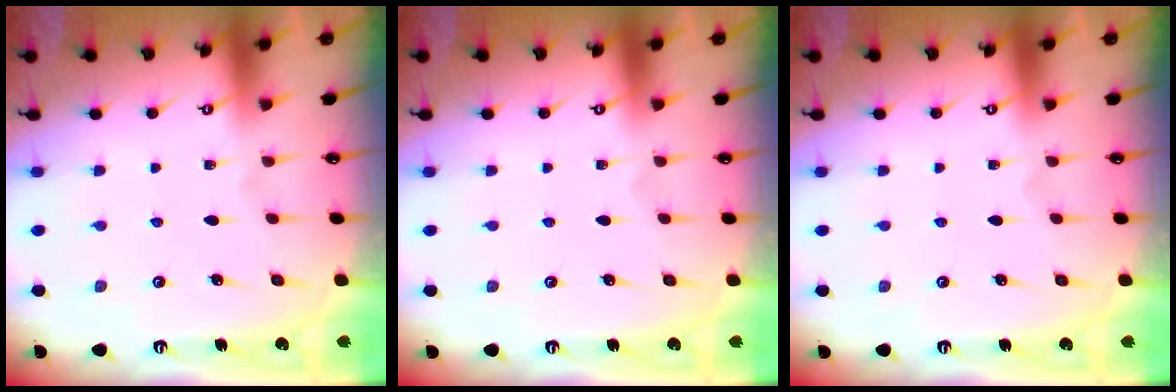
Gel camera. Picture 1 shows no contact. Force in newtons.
{"total": 0.0}
{"total": 0.0}